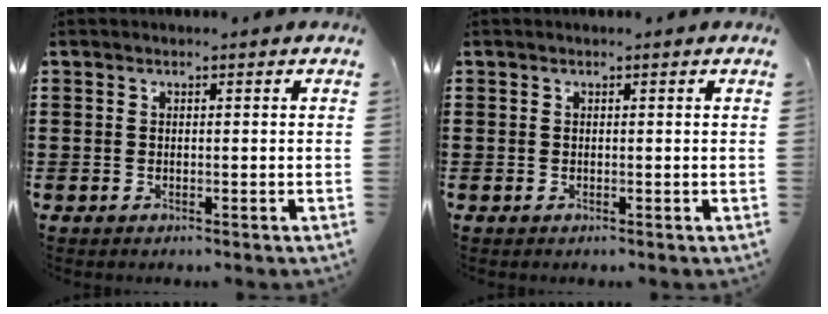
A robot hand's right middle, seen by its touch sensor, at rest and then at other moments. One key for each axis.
{"total": 0.0}